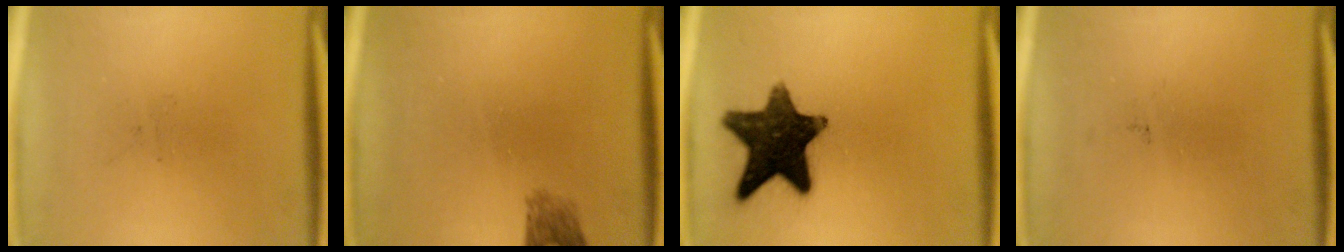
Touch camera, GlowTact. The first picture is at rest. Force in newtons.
{"total": 2.2}
{"total": 14.6}
{"total": 0.0}